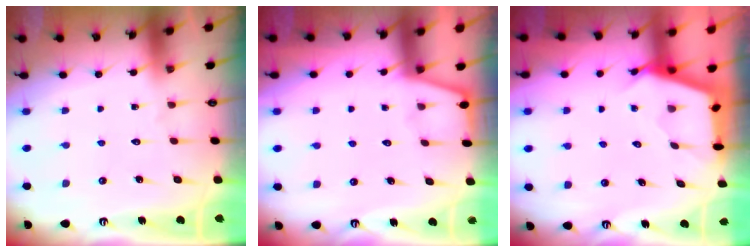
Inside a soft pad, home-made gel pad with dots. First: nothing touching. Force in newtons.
{"total": 1.1, "press": 1.0, "slide": 0.2}
{"total": 2.6, "press": 2.6, "slide": 0.3}